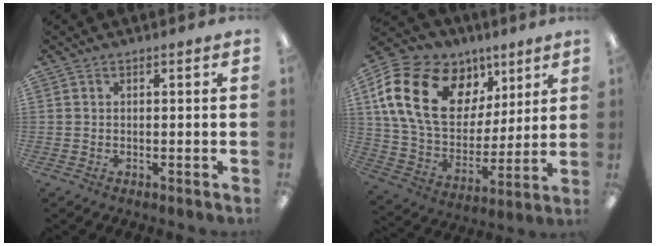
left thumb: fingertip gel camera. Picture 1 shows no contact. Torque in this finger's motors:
{"motor_torque": [0.53, 0.89, 1.76, -1.01, 0.40]}